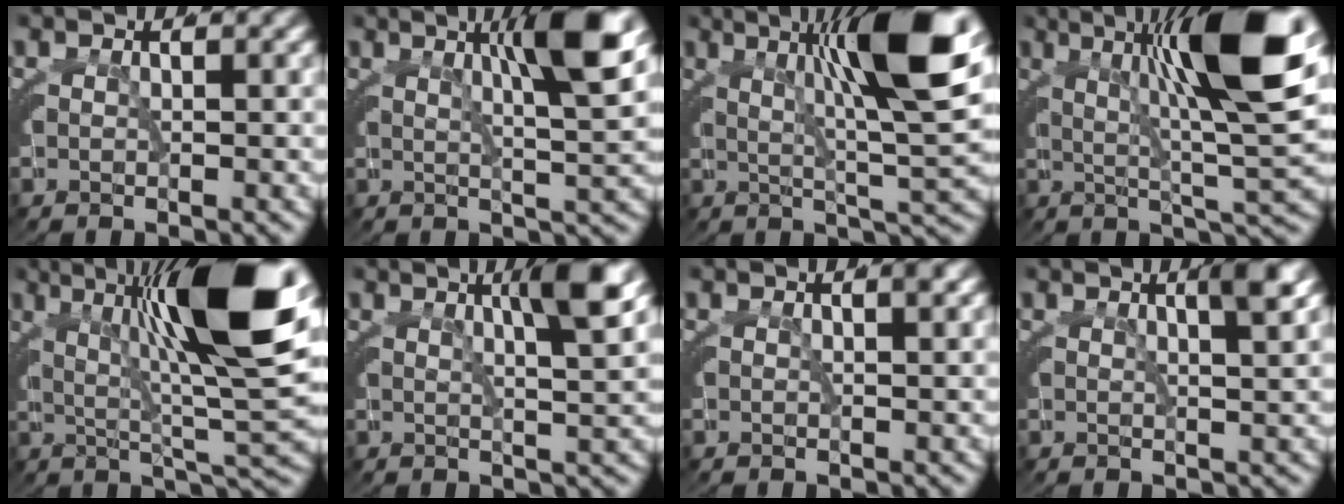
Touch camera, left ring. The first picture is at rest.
{"total": 6.7, "force": [2.8, -0.1, 6.0], "torque": [-0.075, 0.004, 0.043]}
{"total": 10.6, "force": [3.4, 0.6, 10.0], "torque": [-0.127, 0.017, 0.052]}
{"total": 11.7, "force": [3.4, 0.8, 11.1], "torque": [-0.141, 0.016, 0.054]}
{"total": 12.9, "force": [3.3, 1.3, 12.4], "torque": [-0.159, 0.014, 0.054]}
{"total": 4.3, "force": [2.0, -0.6, 3.8], "torque": [-0.043, 0.003, 0.033]}
{"total": 0.7, "force": [0.3, -0.3, 0.6], "torque": [-0.006, 0.000, 0.007]}
{"total": 2.4, "force": [1.2, -0.8, 2.0], "torque": [-0.016, 0.002, 0.021]}